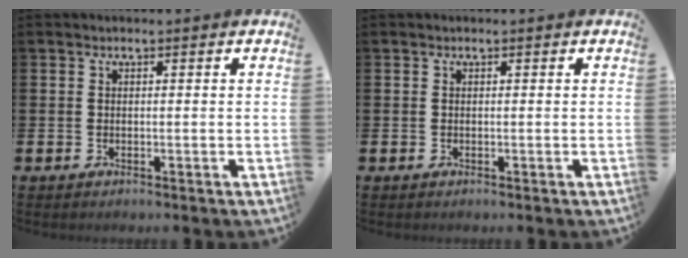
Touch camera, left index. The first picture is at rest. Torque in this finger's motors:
{"motor_torque": [0.00, 0.00, 0.00, 0.00]}